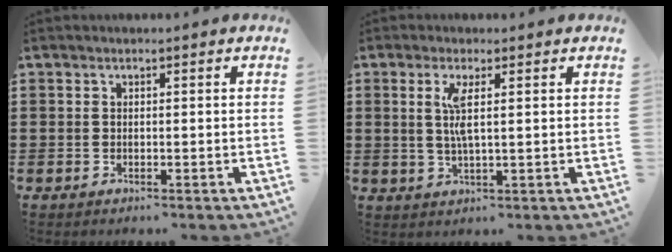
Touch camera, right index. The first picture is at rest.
{"total": 3.8, "force": [0.9, 0.3, 3.7], "torque": [-0.074, -0.002, 0.012]}